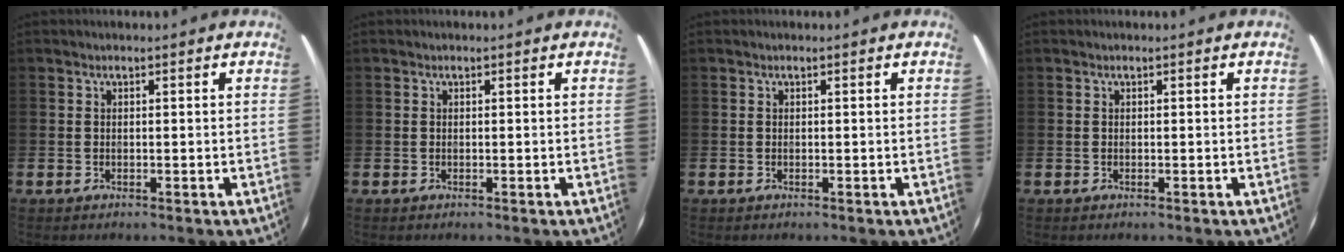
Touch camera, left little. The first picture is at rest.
{"total": 0.0}
{"total": 0.0}
{"total": 0.0}